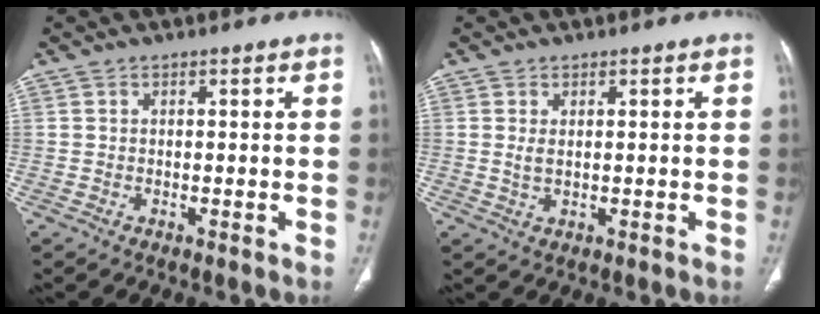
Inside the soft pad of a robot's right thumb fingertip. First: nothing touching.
{"total": 1.9, "force": [0.4, 1.0, 1.6], "torque": [-0.033, -0.003, 0.014]}